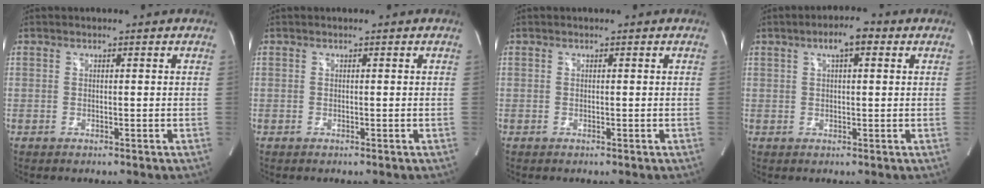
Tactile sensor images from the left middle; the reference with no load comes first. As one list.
[{"total": 0.0}, {"total": 0.0}, {"total": 4.5, "force": [2.0, 1.2, 3.8], "torque": [-0.068, 0.018, 0.032]}]